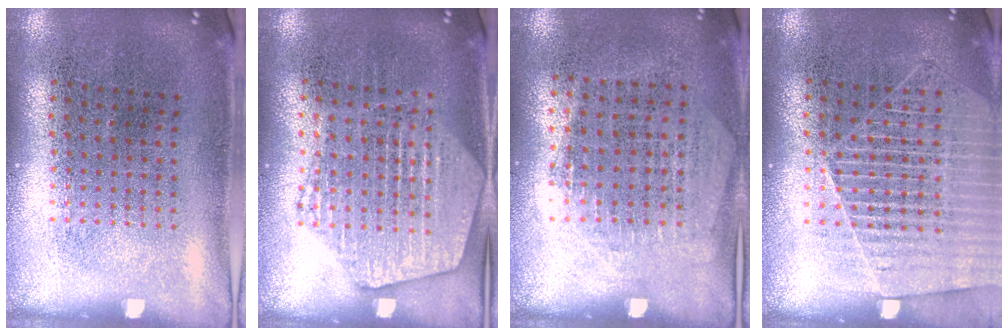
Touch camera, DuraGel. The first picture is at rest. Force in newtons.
{"total": 1.9, "press": 1.9, "slide": 0.3}
{"total": 1.3, "press": 1.2, "slide": 0.6}
{"total": 1.4, "press": 1.3, "slide": 0.5}